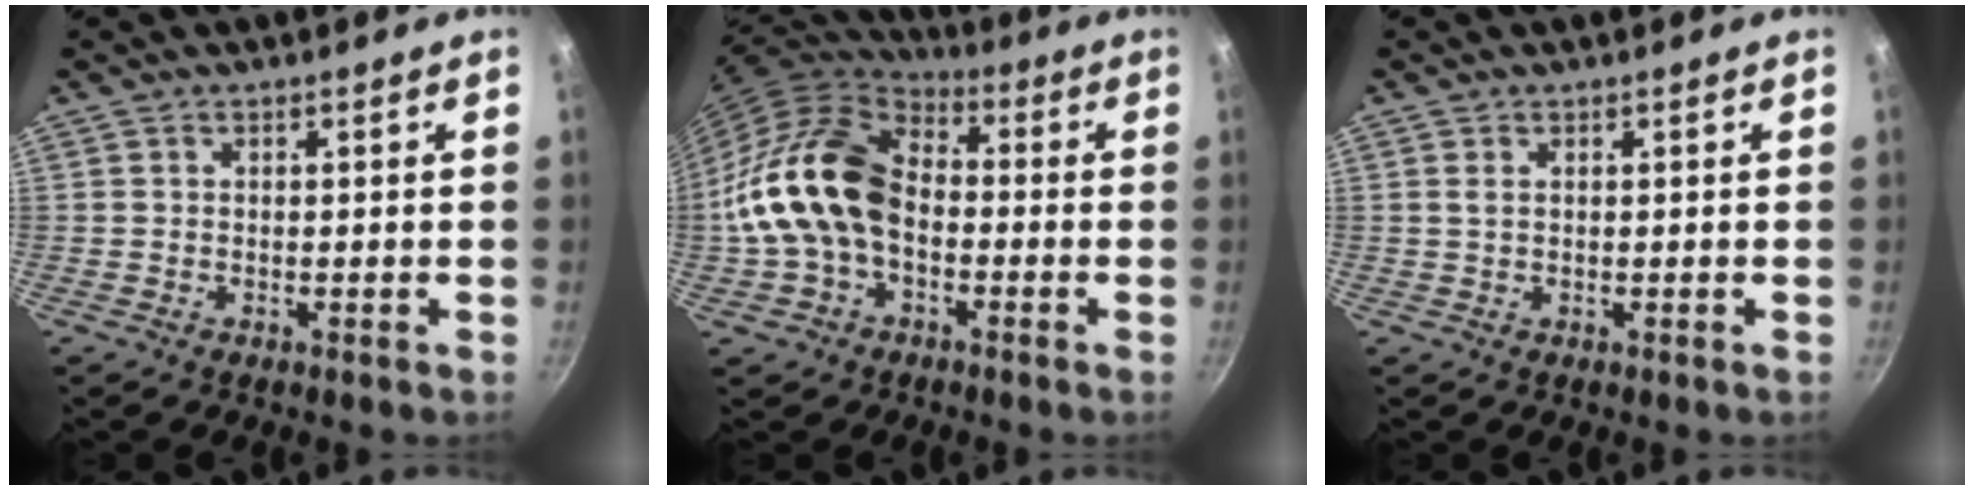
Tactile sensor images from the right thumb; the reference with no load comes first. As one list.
[{"total": 17.8, "force": [-2.2, 12.2, 12.8], "torque": [-0.215, 0.045, -0.054]}, {"total": 1.3, "force": [0.4, 0.7, 0.9], "torque": [-0.021, 0.001, 0.009]}]